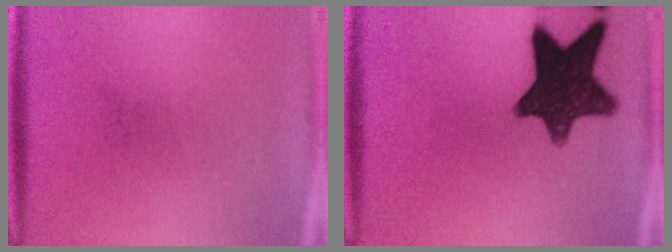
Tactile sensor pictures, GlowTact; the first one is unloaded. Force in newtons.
{"total": 14.0}